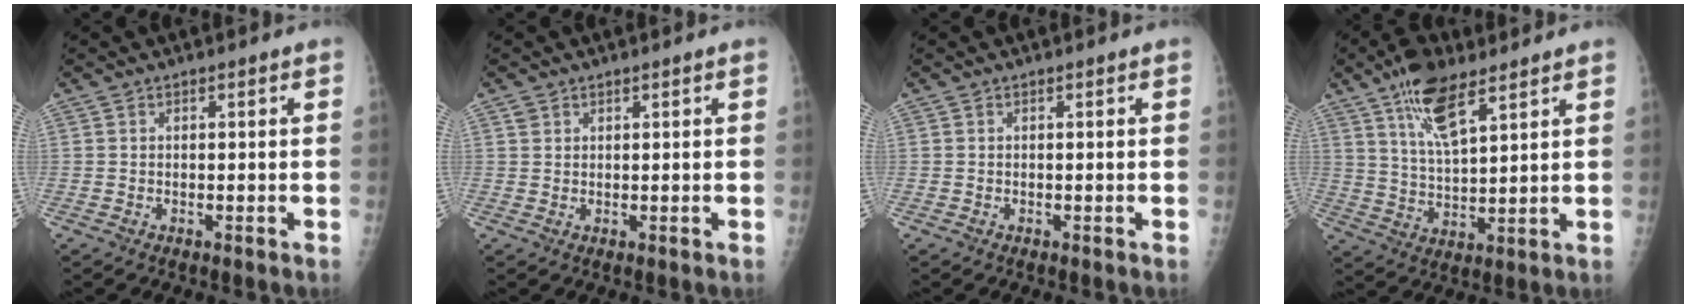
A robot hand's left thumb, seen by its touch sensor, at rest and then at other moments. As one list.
[{"total": 1.4, "force": [0.9, 1.1, 0.4], "torque": [0.006, -0.004, 0.014]}, {"total": 0.0}, {"total": 11.0, "force": [6.7, 4.0, 7.7], "torque": [-0.129, -0.028, 0.127]}]